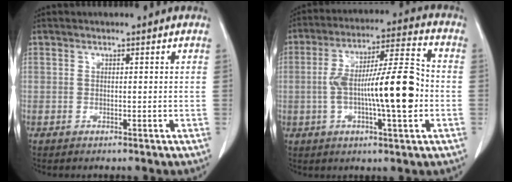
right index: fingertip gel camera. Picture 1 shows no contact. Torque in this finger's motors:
{"motor_torque": [1.34, -0.80, 0.44, 0.21]}